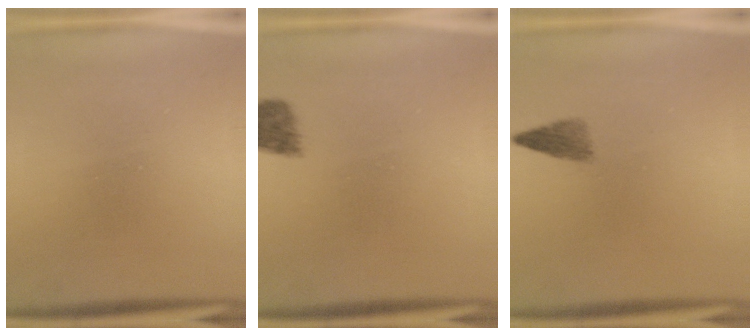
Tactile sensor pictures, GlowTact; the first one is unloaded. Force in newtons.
{"total": 2.3}
{"total": 2.2}